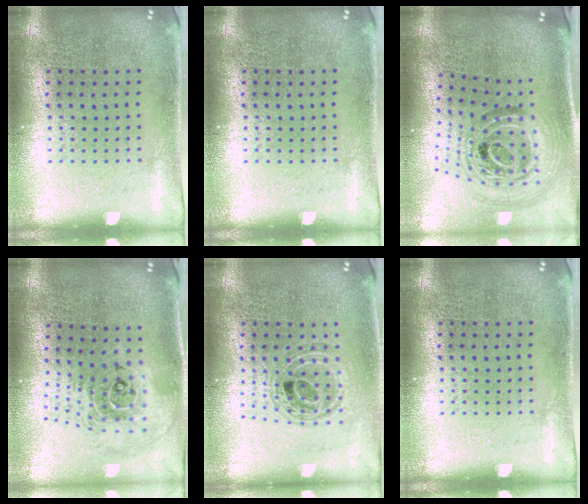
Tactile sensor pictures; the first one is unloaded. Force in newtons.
{"total": 0.0}
{"total": 2.1, "press": 1.7, "slide": 1.3}
{"total": 2.4, "press": 1.8, "slide": 1.6}
{"total": 0.9, "press": 0.9, "slide": 0.2}
{"total": 0.0}